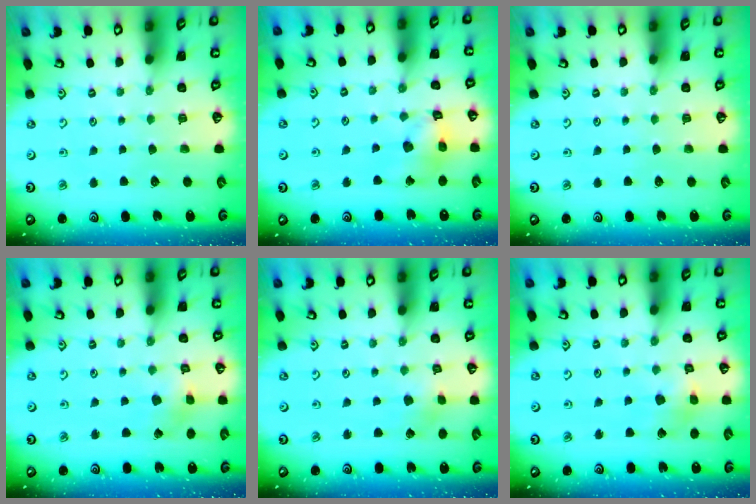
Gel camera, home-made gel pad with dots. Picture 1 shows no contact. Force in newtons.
{"total": 11.2, "press": 11.1, "slide": 1.2}
{"total": 0.0}
{"total": 2.2, "press": 2.2, "slide": 0.3}
{"total": 1.8, "press": 1.8, "slide": 0.2}
{"total": 6.5, "press": 6.5, "slide": 0.4}